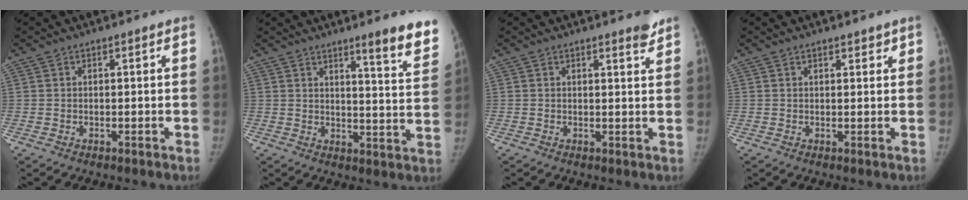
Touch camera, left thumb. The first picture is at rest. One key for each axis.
{"total": 11.5, "fx": 8.1, "fy": 1.1, "fz": 8.0, "tx": -0.080, "ty": -0.055, "tz": 0.102}
{"total": 2.5, "fx": 2.1, "fy": 0.4, "fz": 1.3, "tx": -0.011, "ty": -0.017, "tz": 0.026}
{"total": 2.3, "fx": 1.8, "fy": 1.0, "fz": 1.0, "tx": 0.001, "ty": -0.008, "tz": 0.022}